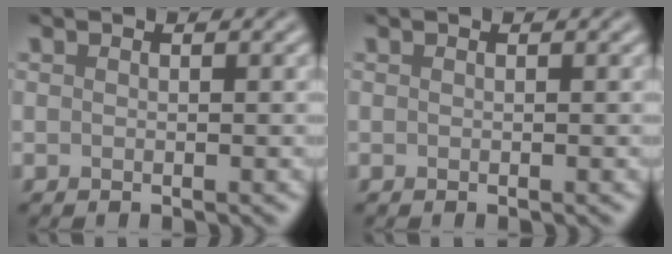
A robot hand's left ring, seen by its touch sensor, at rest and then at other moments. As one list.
[{"total": 0.0}]